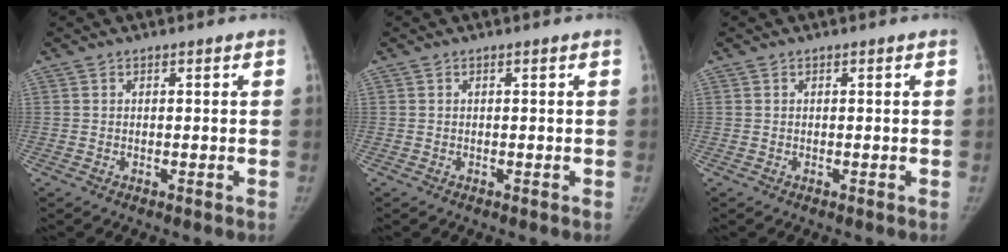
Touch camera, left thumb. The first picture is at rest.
{"total": 0.0}
{"total": 0.0}